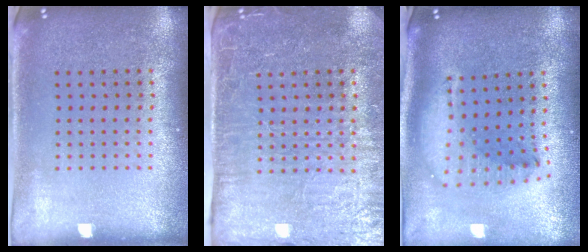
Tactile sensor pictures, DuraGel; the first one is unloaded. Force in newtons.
{"total": 4.5, "press": 4.1, "slide": 2.1}
{"total": 1.9, "press": 1.5, "slide": 1.1}